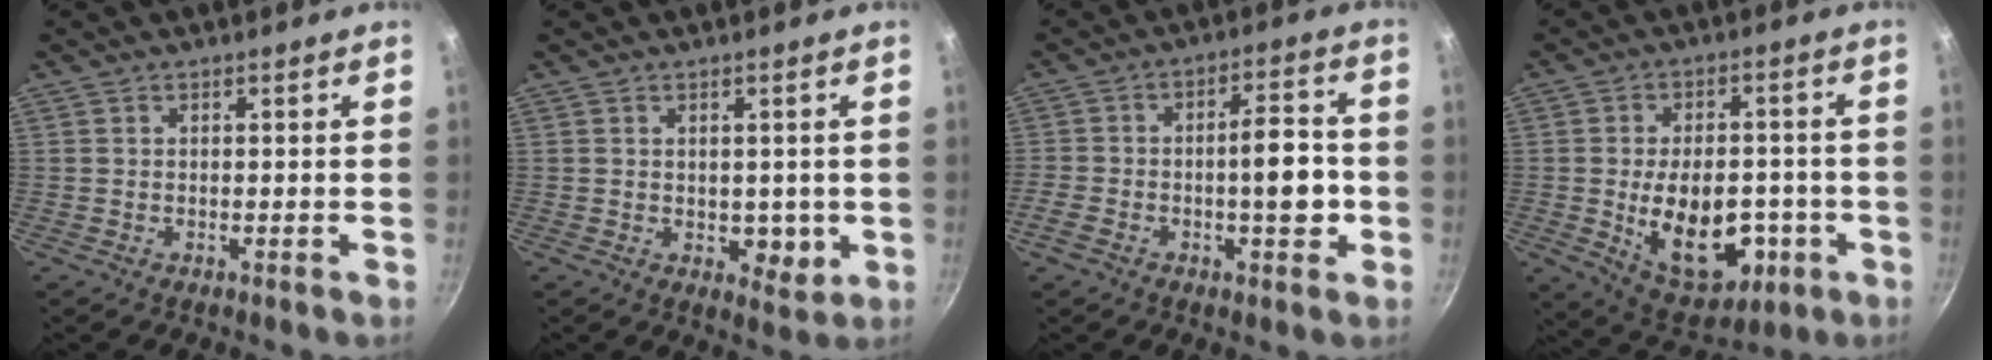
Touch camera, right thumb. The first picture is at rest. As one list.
[{"total": 4.4, "force": [-0.1, 3.0, 3.2], "torque": [-0.028, -0.014, 0.002]}, {"total": 10.6, "force": [-2.8, 4.7, 9.1], "torque": [-0.112, 0.040, -0.050]}, {"total": 17.1, "force": [-3.7, 10.7, 12.8], "torque": [-0.158, 0.007, -0.035]}]